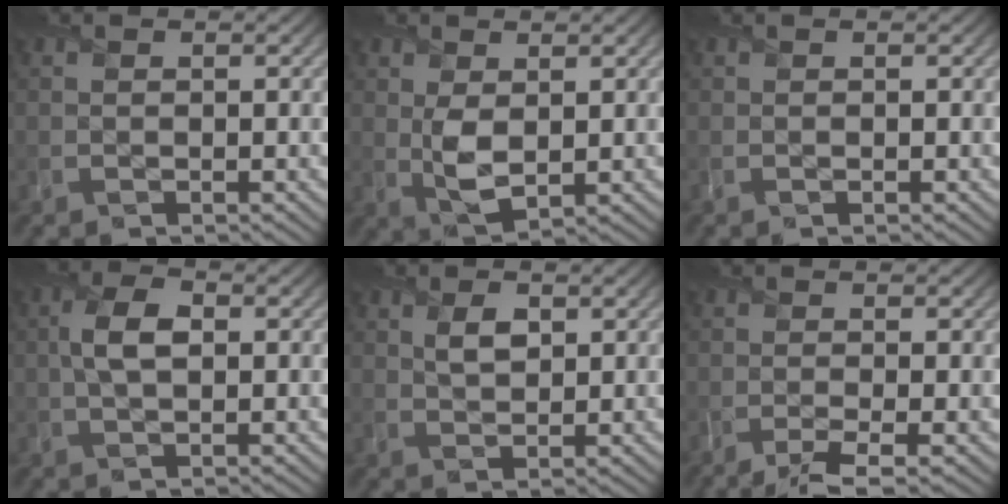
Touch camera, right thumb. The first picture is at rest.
{"total": 3.9, "force": [0.6, 2.4, 3.1], "torque": [-0.067, -0.006, 0.017]}
{"total": 0.0}
{"total": 4.1, "force": [0.4, 2.2, 3.5], "torque": [-0.077, 0.004, 0.003]}
{"total": 2.7, "force": [1.1, 1.6, 1.9], "torque": [-0.040, -0.002, 0.021]}
{"total": 3.2, "force": [-2.1, 0.5, 2.4], "torque": [-0.036, -0.001, -0.048]}